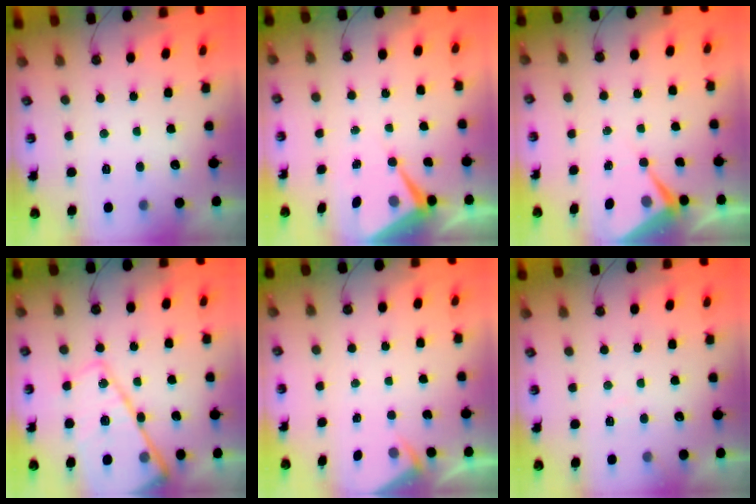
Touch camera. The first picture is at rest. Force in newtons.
{"total": 6.7, "press": 6.7, "slide": 0.2}
{"total": 6.3, "press": 6.3, "slide": 0.7}
{"total": 22.4, "press": 22.3, "slide": 2.4}
{"total": 2.1, "press": 2.1, "slide": 0.3}
{"total": 3.8, "press": 3.7, "slide": 0.6}